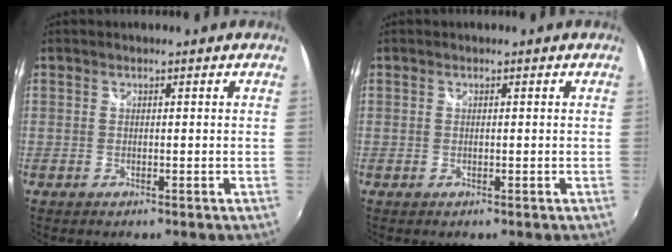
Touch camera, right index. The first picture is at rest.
{"total": 0.0}